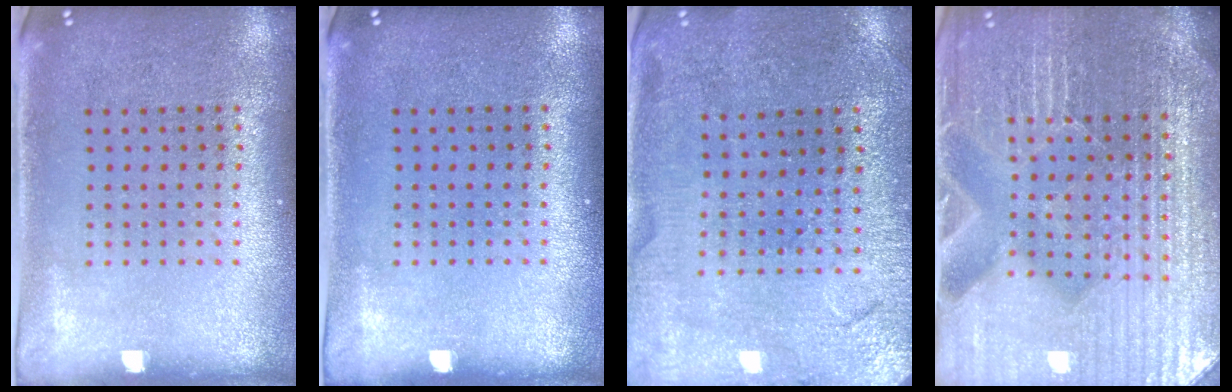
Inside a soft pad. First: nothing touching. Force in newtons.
{"total": 0.0}
{"total": 1.0, "press": 0.9, "slide": 0.3}
{"total": 5.4, "press": 5.0, "slide": 2.1}